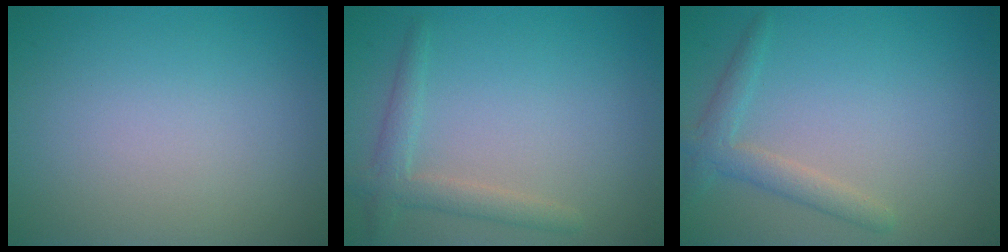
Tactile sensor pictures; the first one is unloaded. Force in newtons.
{"total": 2.4, "press": 2.4, "slide": 0.2}
{"total": 2.3, "press": 2.3, "slide": 0.2}